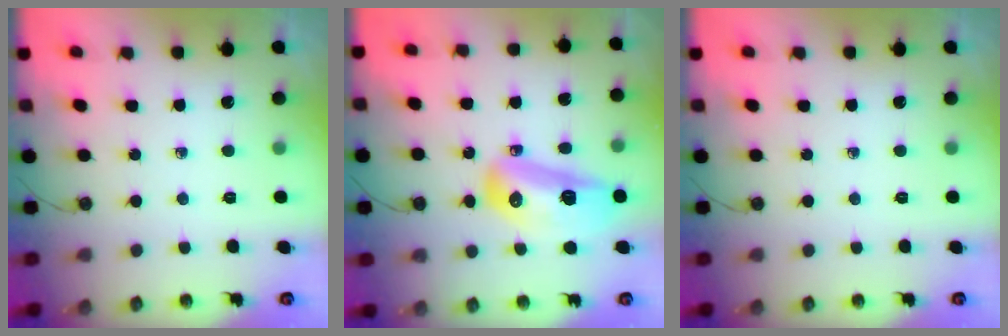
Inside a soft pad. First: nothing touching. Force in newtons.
{"total": 14.0, "press": 13.9, "slide": 2.1}
{"total": 0.0}